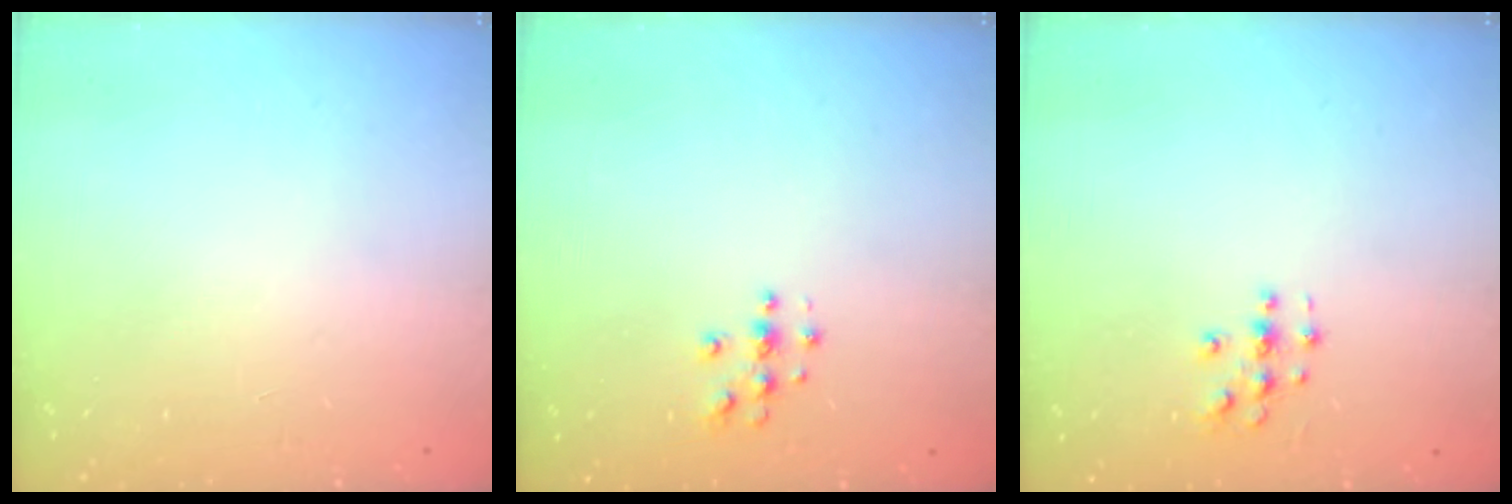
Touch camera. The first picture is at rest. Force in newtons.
{"total": 3.6, "press": 3.6, "slide": 0.4}
{"total": 3.0, "press": 3.0, "slide": 0.3}